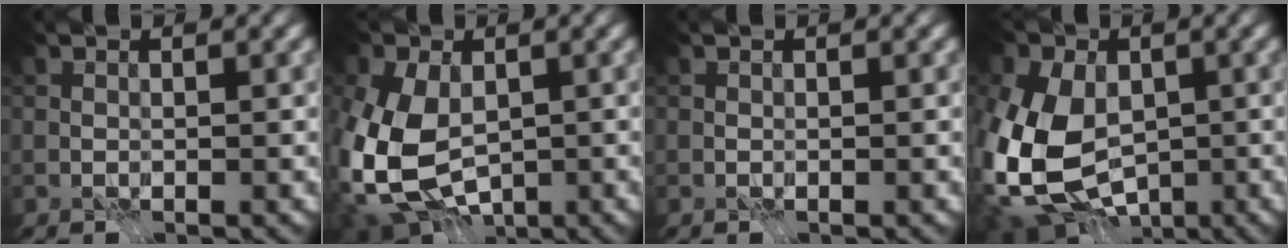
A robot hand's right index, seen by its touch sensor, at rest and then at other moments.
{"total": 12.0, "force": [-1.1, 8.3, 8.6], "torque": [-0.178, -0.026, -0.009]}
{"total": 0.0}
{"total": 14.8, "force": [-1.7, 11.2, 9.5], "torque": [-0.195, -0.014, -0.044]}